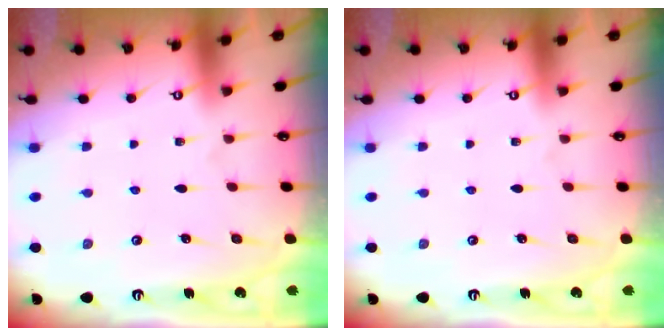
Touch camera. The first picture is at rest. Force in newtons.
{"total": 0.0}